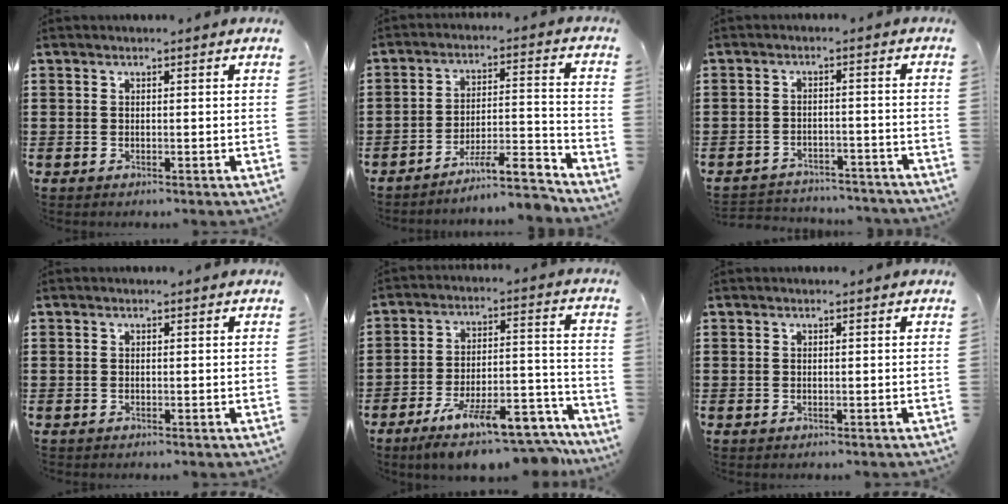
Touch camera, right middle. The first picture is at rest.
{"total": 7.6, "force": [-6.8, 0.7, 3.2], "torque": [-0.044, 0.006, -0.128]}
{"total": 3.2, "force": [-3.2, 0.4, 0.0], "torque": [-0.006, -0.001, -0.068]}
{"total": 0.0}
{"total": 13.2, "force": [-10.4, 3.1, 7.5], "torque": [-0.110, 0.040, -0.185]}
{"total": 0.0}